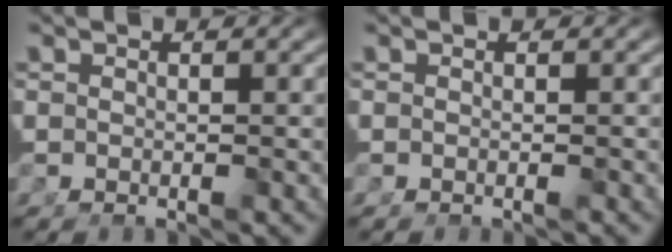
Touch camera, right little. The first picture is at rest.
{"total": 0.5, "force": [-0.5, 0.1, 0.1], "torque": [-0.002, 0.000, -0.007]}